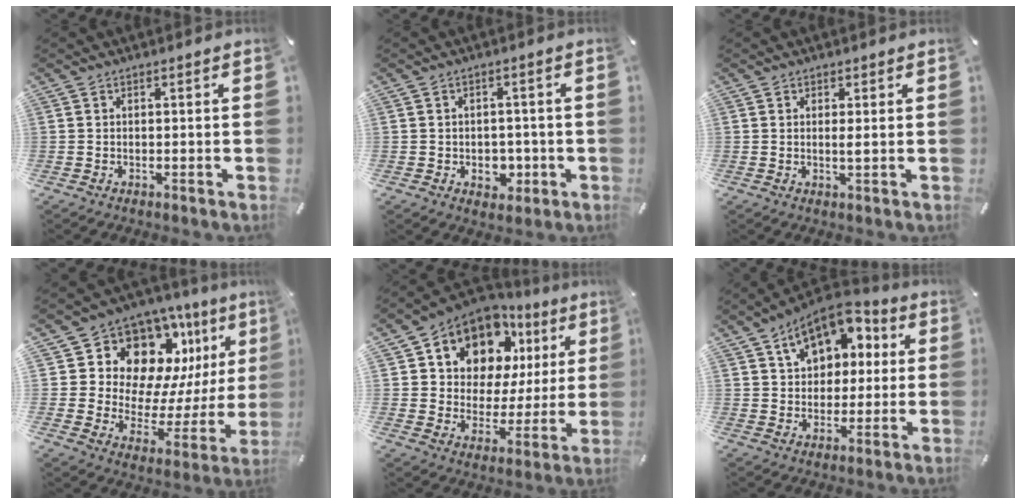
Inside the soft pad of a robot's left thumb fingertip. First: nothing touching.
{"total": 4.5, "force": [-0.9, 3.9, 2.2], "torque": [-0.014, -0.002, -0.019]}
{"total": 1.4, "force": [0.5, 0.5, 1.2], "torque": [-0.026, 0.000, 0.008]}
{"total": 13.7, "force": [9.1, 9.2, 4.7], "torque": [-0.062, -0.099, 0.160]}
{"total": 11.3, "force": [7.4, 7.8, 3.4], "torque": [-0.083, -0.060, 0.139]}
{"total": 12.3, "force": [6.1, 9.1, 5.7], "torque": [-0.087, -0.036, 0.110]}